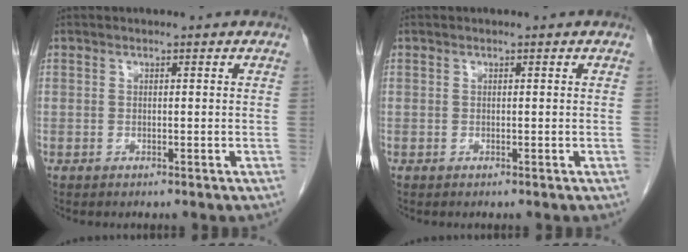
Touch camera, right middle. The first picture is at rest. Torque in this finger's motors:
{"motor_torque": [-0.01, -0.02, -0.03, 0.00]}